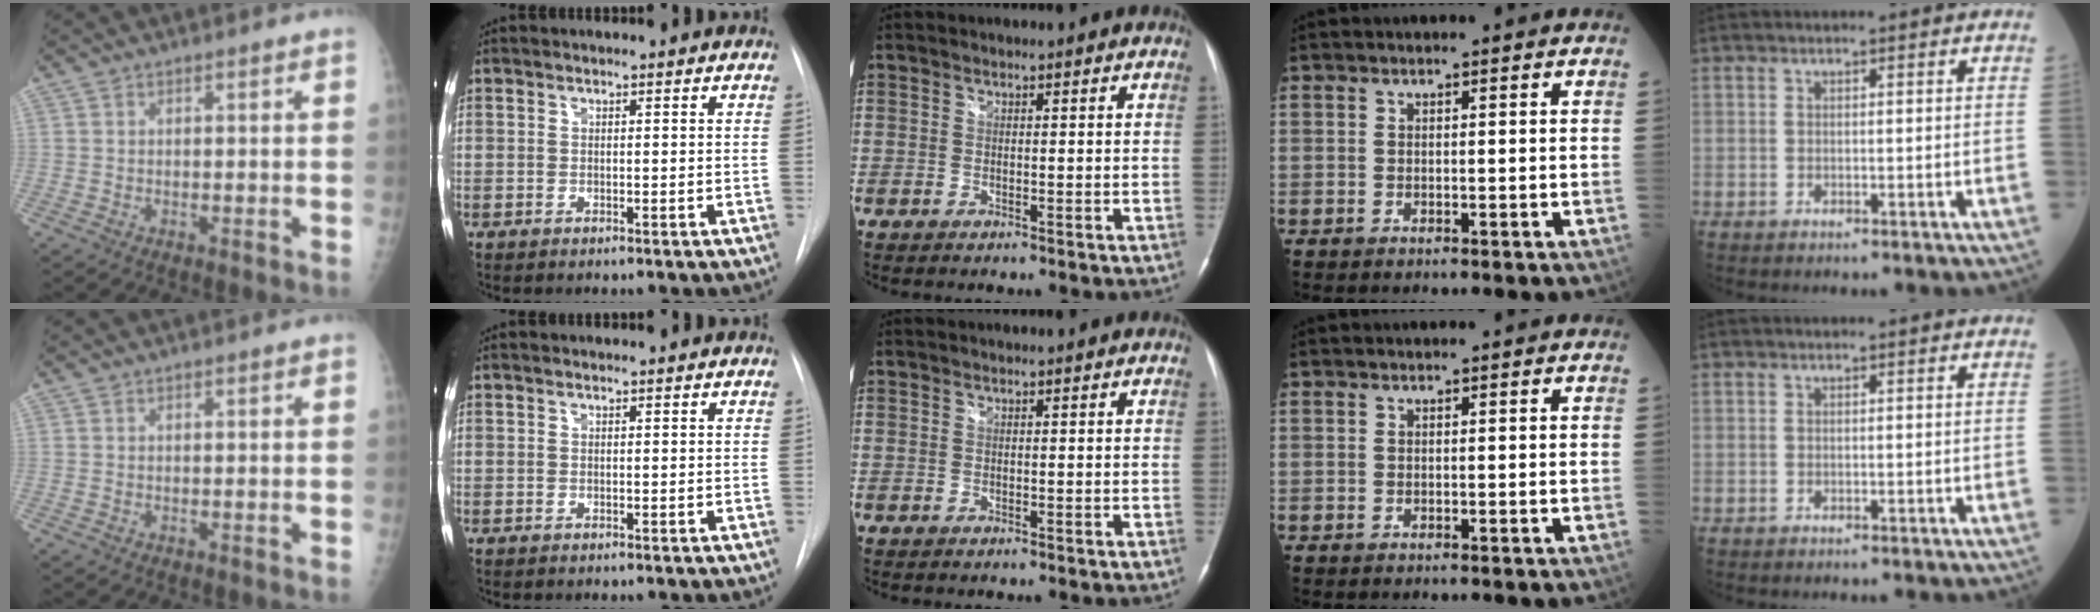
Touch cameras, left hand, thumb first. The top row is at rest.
{}